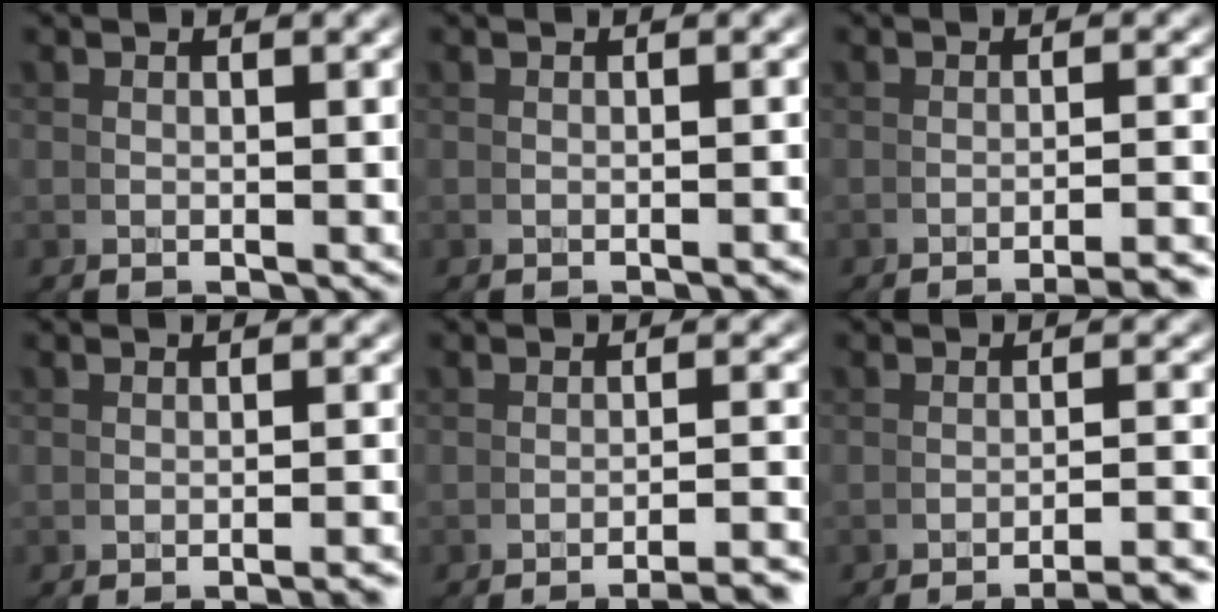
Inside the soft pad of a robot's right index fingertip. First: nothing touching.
{"total": 0.7, "force": [-0.3, -0.6, -0.3], "torque": [0.003, 0.004, -0.006]}
{"total": 2.8, "force": [-2.4, -1.4, -0.1], "torque": [0.003, 0.013, -0.044]}
{"total": 1.6, "force": [-0.7, -1.3, -0.6], "torque": [0.007, 0.011, -0.016]}
{"total": 3.2, "force": [-2.8, -1.4, 0.1], "torque": [0.004, 0.012, -0.050]}
{"total": 3.4, "force": [-3.1, -1.4, 0.2], "torque": [0.005, 0.013, -0.055]}